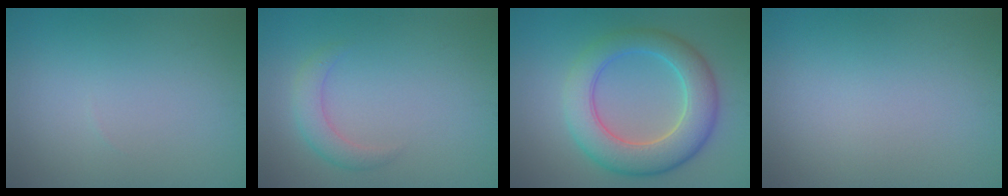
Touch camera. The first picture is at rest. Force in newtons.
{"total": 2.3, "press": 2.3, "slide": 0.1}
{"total": 7.5, "press": 7.5, "slide": 0.3}
{"total": 0.0}